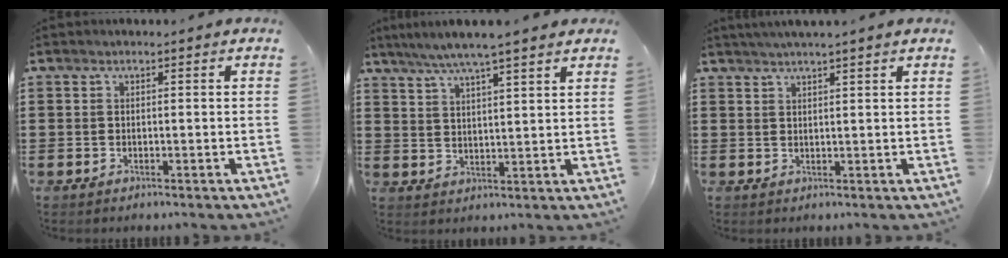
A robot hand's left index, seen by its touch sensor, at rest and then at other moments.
{"total": 4.7, "force": [4.0, -0.4, 2.3], "torque": [-0.056, -0.015, 0.069]}
{"total": 2.0, "force": [1.7, -0.4, 0.8], "torque": [-0.017, 0.001, 0.033]}